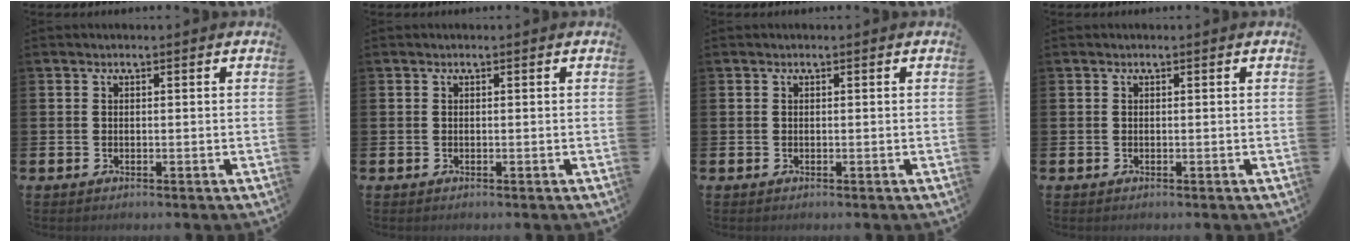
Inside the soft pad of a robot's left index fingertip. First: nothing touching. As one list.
[{"total": 0.0}, {"total": 0.0}, {"total": 0.0}]